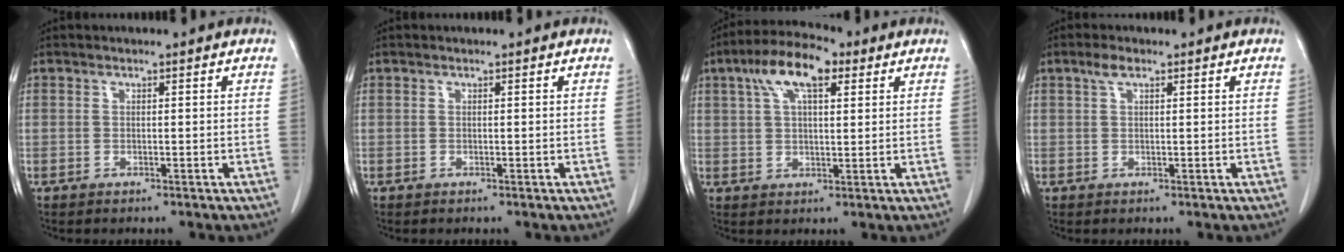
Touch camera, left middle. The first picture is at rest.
{"total": 0.0}
{"total": 9.2, "force": [4.5, 3.3, 7.3], "torque": [-0.141, 0.026, 0.078]}
{"total": 1.9, "force": [1.1, 0.6, 1.4], "torque": [-0.031, 0.008, 0.023]}